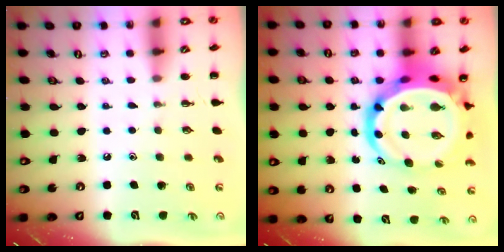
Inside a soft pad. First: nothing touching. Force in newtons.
{"total": 14.2, "press": 13.7, "slide": 4.0}